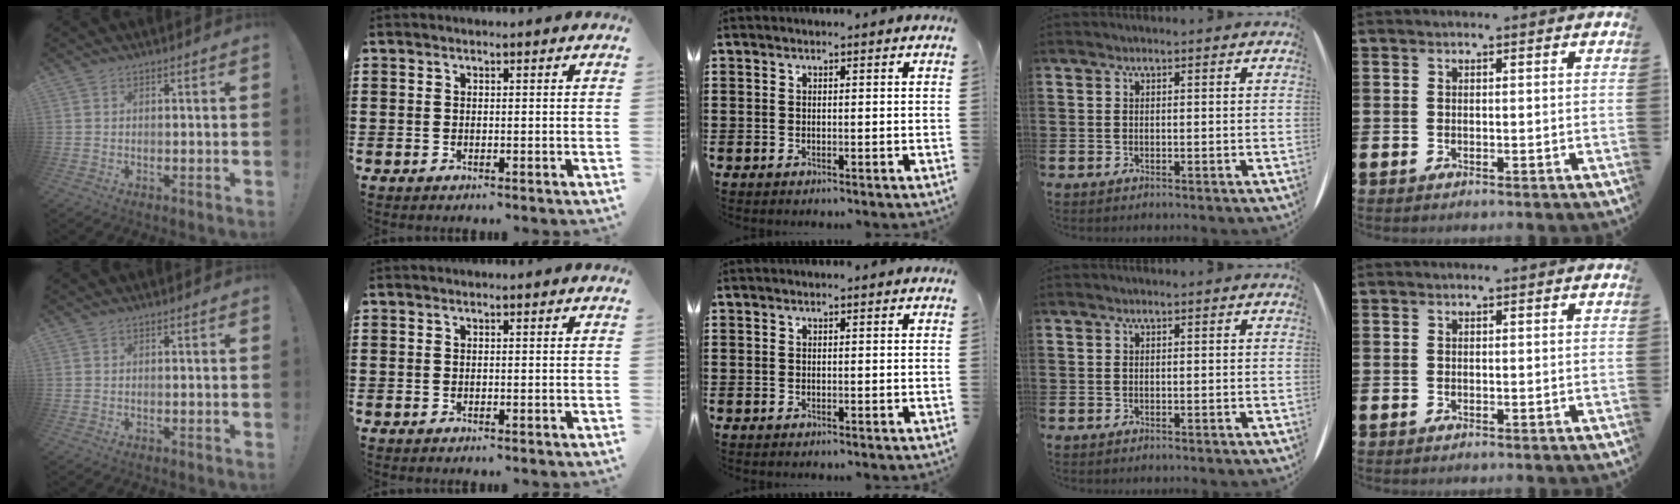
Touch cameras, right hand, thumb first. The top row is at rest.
{}